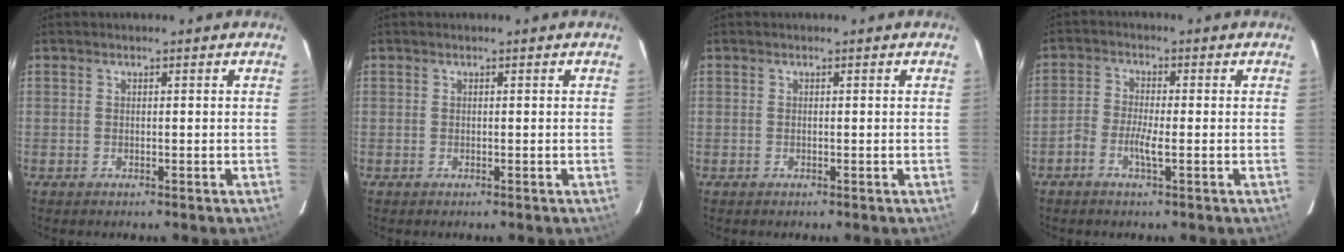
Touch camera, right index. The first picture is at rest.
{"total": 0.0}
{"total": 0.0}
{"total": 3.5, "force": [-1.5, 0.8, 3.0], "torque": [-0.073, 0.003, -0.035]}